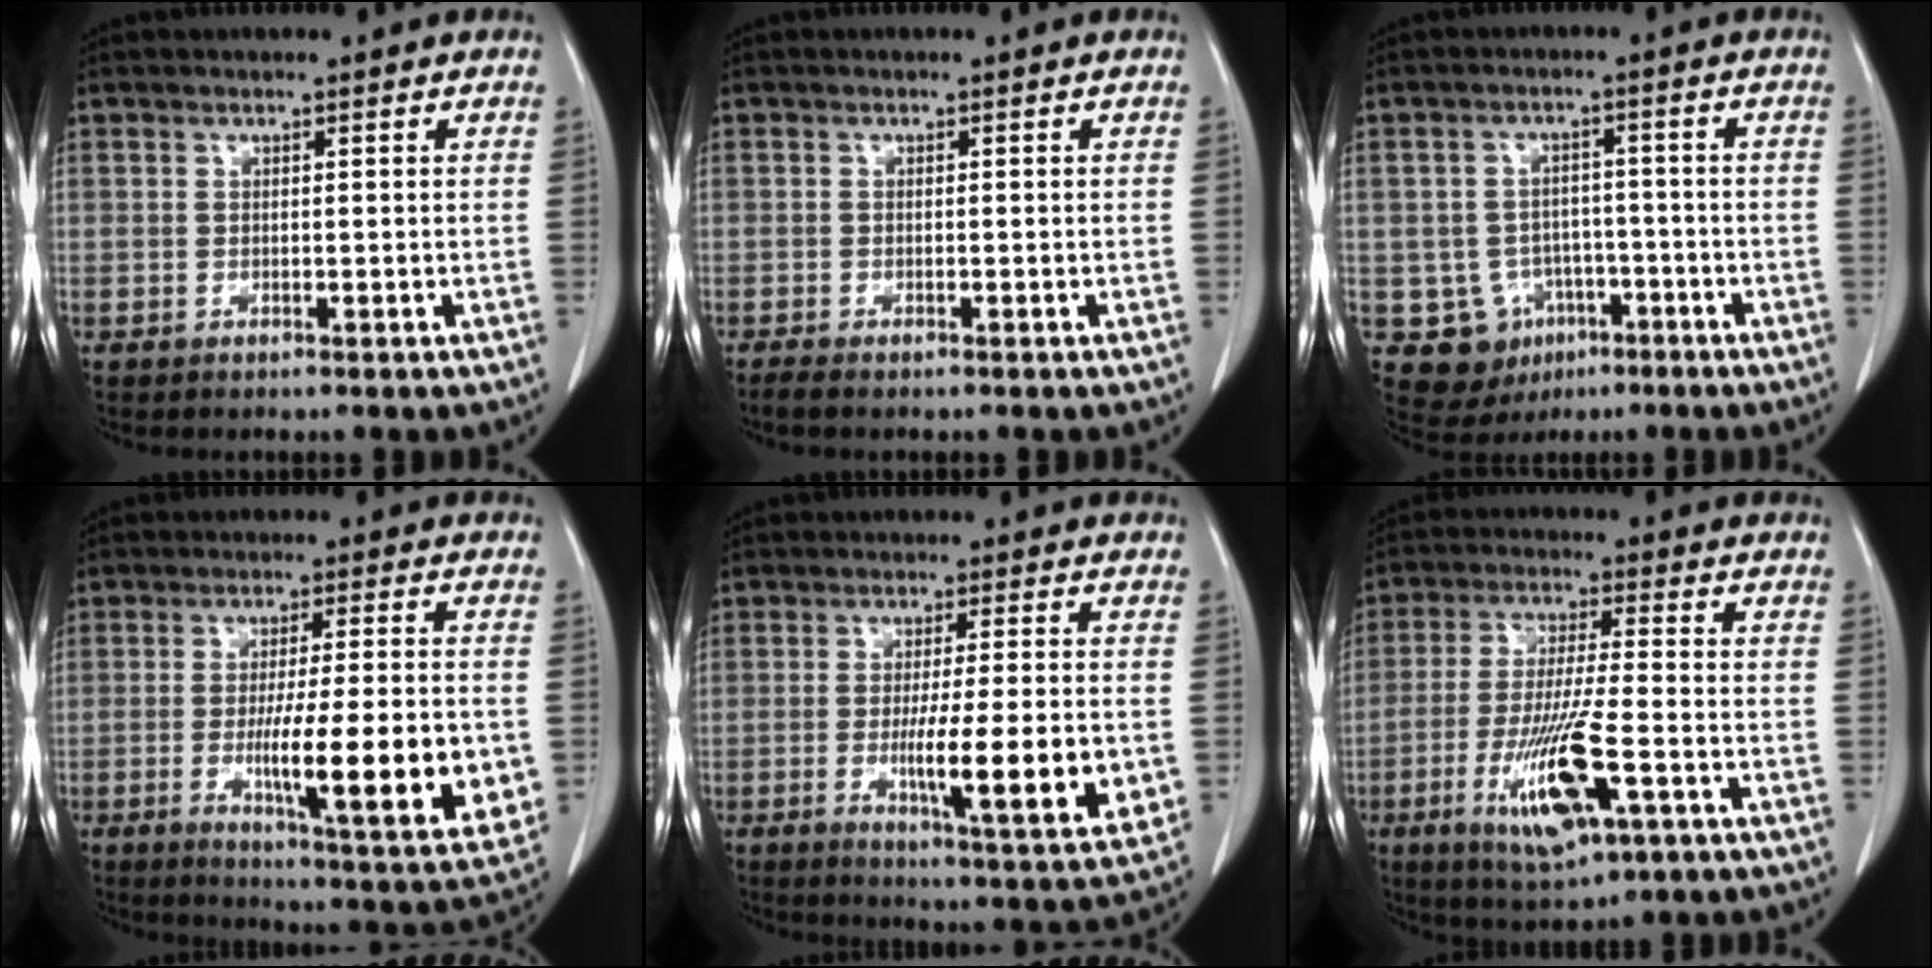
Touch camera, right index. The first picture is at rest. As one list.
[{"total": 2.2, "force": [-1.8, 0.4, 1.3], "torque": [-0.024, -0.006, -0.026]}, {"total": 8.3, "force": [-3.0, 7.6, 1.6], "torque": [-0.026, 0.012, -0.030]}, {"total": 17.8, "force": [-3.2, 1.9, 17.4], "torque": [-0.223, -0.023, -0.039]}, {"total": 13.4, "force": [-2.4, 1.1, 13.1], "torque": [-0.195, -0.029, -0.035]}, {"total": 12.9, "force": [-5.1, 1.7, 11.8], "torque": [-0.233, -0.023, -0.086]}]